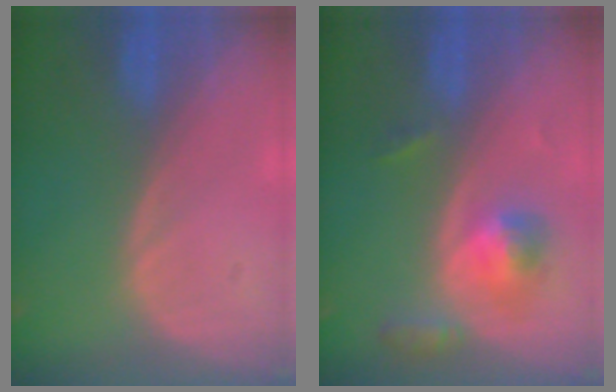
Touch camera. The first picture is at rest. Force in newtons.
{"total": 5.2, "press": 4.9, "slide": 1.8}